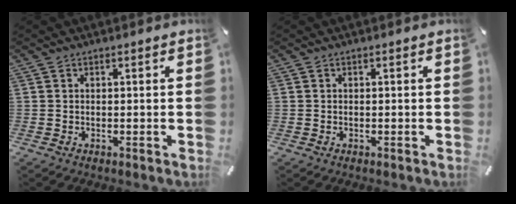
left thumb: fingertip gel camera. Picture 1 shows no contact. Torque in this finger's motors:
{"motor_torque": [0.00, 0.00, 0.00, 0.00, 0.00]}